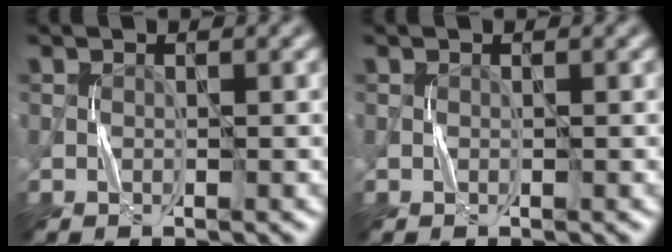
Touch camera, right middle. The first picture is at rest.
{"total": 0.0}